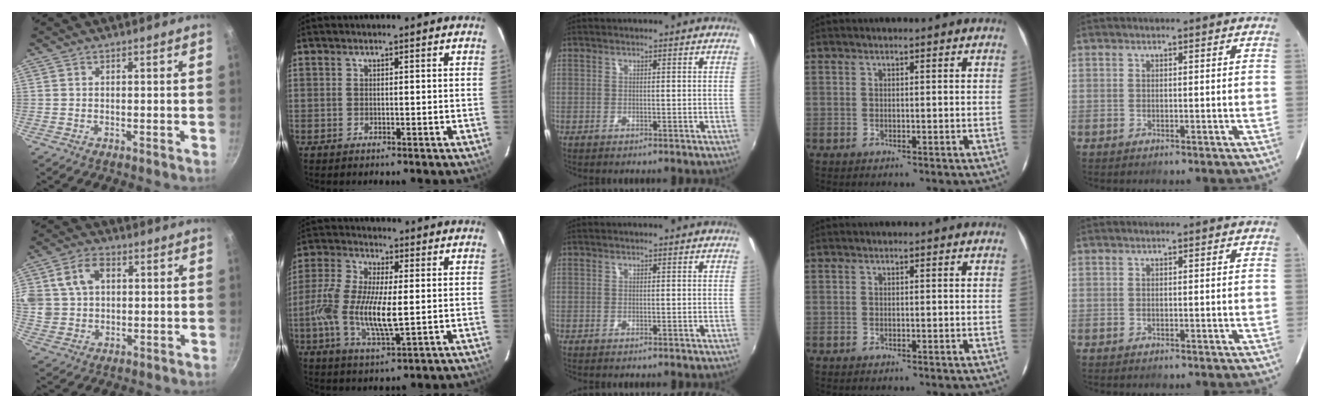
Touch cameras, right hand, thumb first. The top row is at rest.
{"thumb": {"total": 10.8, "force": [2.7, 8.3, 6.4], "torque": [-0.114, 0.009, 0.047]}, "index": {"total": 12.8, "force": [-1.1, 4.2, 12.0], "torque": [-0.252, -0.004, -0.026]}}